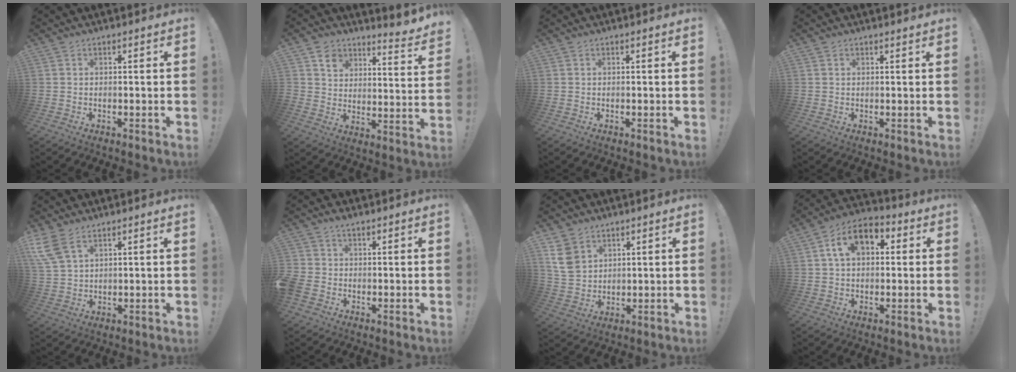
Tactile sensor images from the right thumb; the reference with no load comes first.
{"total": 6.3, "force": [5.3, 3.0, 1.9], "torque": [-0.037, -0.052, 0.097]}
{"total": 0.0}
{"total": 0.7, "force": [0.7, 0.3, -0.1], "torque": [0.007, -0.002, 0.012]}
{"total": 7.3, "force": [5.2, 3.2, 4.1], "torque": [-0.089, -0.019, 0.103]}
{"total": 3.8, "force": [0.1, 3.3, 2.0], "torque": [-0.051, 0.004, 0.005]}
{"total": 9.8, "force": [5.2, 7.5, 3.6], "torque": [-0.059, -0.018, 0.109]}
{"total": 11.3, "force": [3.4, 7.3, 7.9], "torque": [-0.126, 0.011, 0.064]}